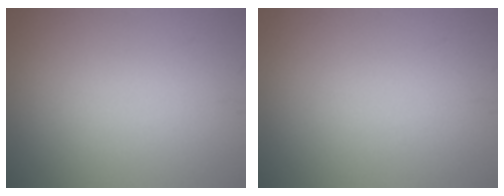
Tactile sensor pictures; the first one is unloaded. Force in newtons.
{"total": 0.0}